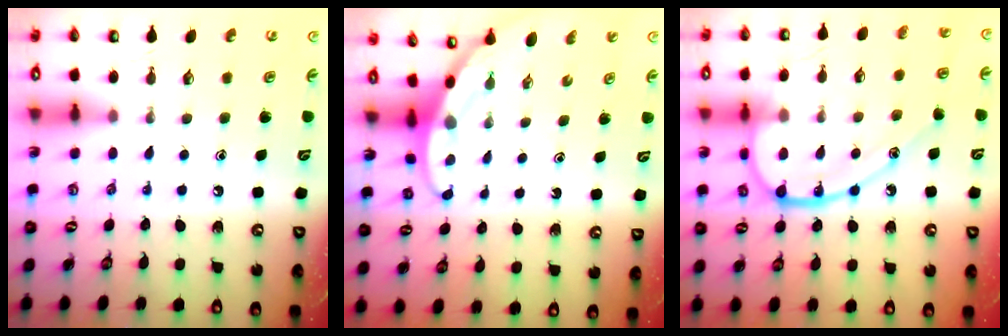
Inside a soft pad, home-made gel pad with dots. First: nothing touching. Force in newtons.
{"total": 2.9, "press": 2.9, "slide": 0.1}
{"total": 15.8, "press": 15.8, "slide": 1.1}